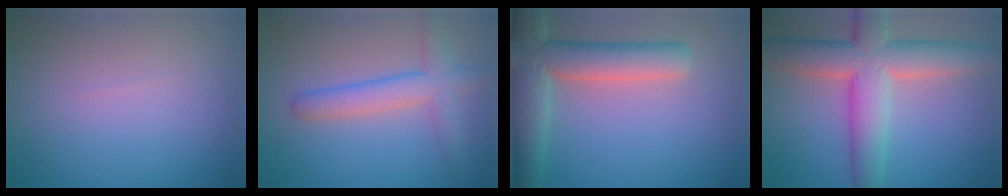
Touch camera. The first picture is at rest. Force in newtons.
{"total": 3.9, "press": 3.9, "slide": 0.2}
{"total": 7.3, "press": 7.2, "slide": 0.8}
{"total": 8.5, "press": 8.5, "slide": 0.4}